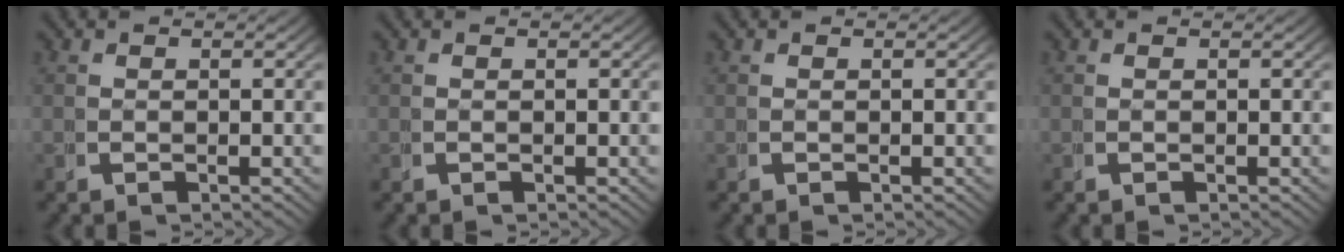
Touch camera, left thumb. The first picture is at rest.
{"total": 0.0}
{"total": 0.0}
{"total": 0.0}